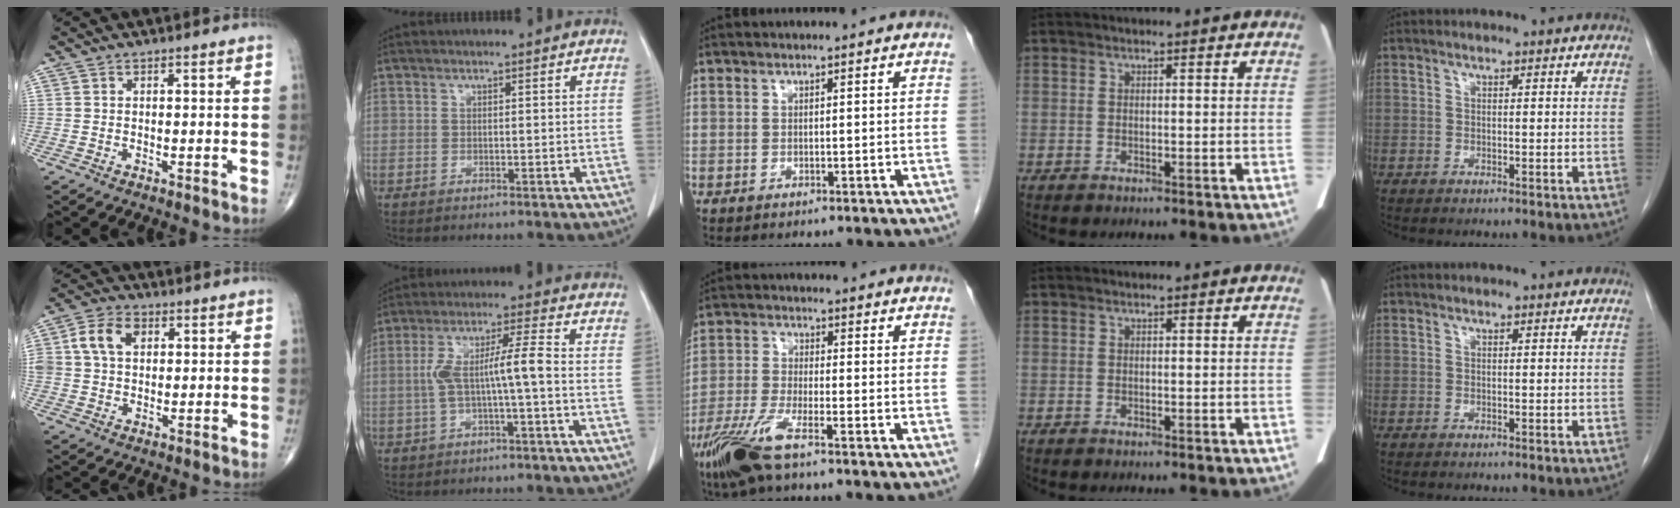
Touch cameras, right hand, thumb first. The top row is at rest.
{"thumb": {"total": 8.4, "force": [2.2, 6.0, 5.4], "torque": [-0.097, 0.013, 0.037]}, "index": {"total": 7.0, "force": [-1.0, 0.3, 6.9], "torque": [-0.139, 0.025, -0.015]}, "middle": {"total": 8.0, "force": [-5.1, 1.2, 6.1], "torque": [-0.138, -0.016, -0.101]}}